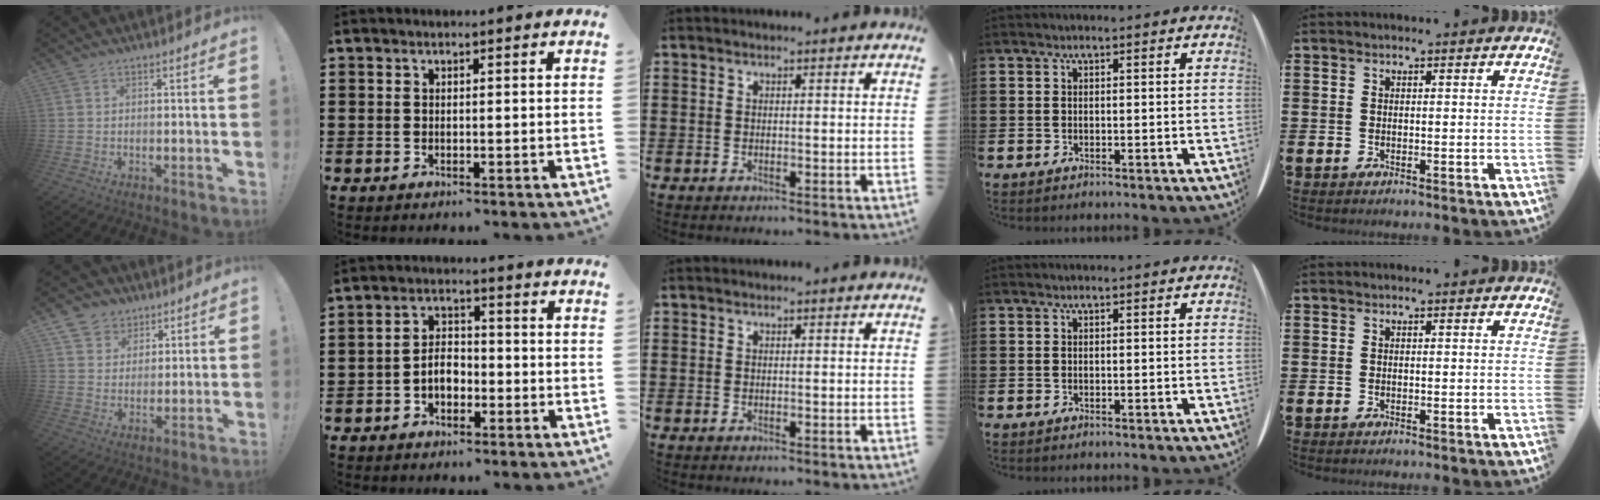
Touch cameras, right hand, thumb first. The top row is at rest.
{"thumb": {"total": 6.7, "force": [3.8, 5.5, 0.5], "torque": [-0.004, -0.033, 0.074]}, "index": {"total": 4.1, "force": [-1.6, 2.6, 2.6], "torque": [-0.057, 0.006, -0.034]}}